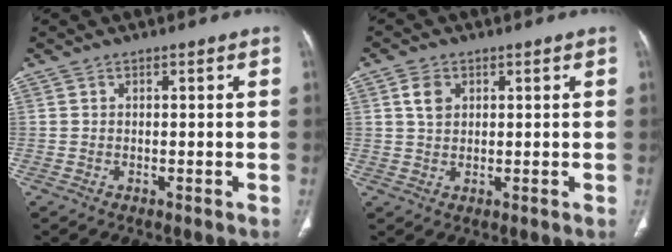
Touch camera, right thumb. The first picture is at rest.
{"total": 3.6, "force": [1.3, 2.6, 2.1], "torque": [-0.028, -0.001, 0.026]}